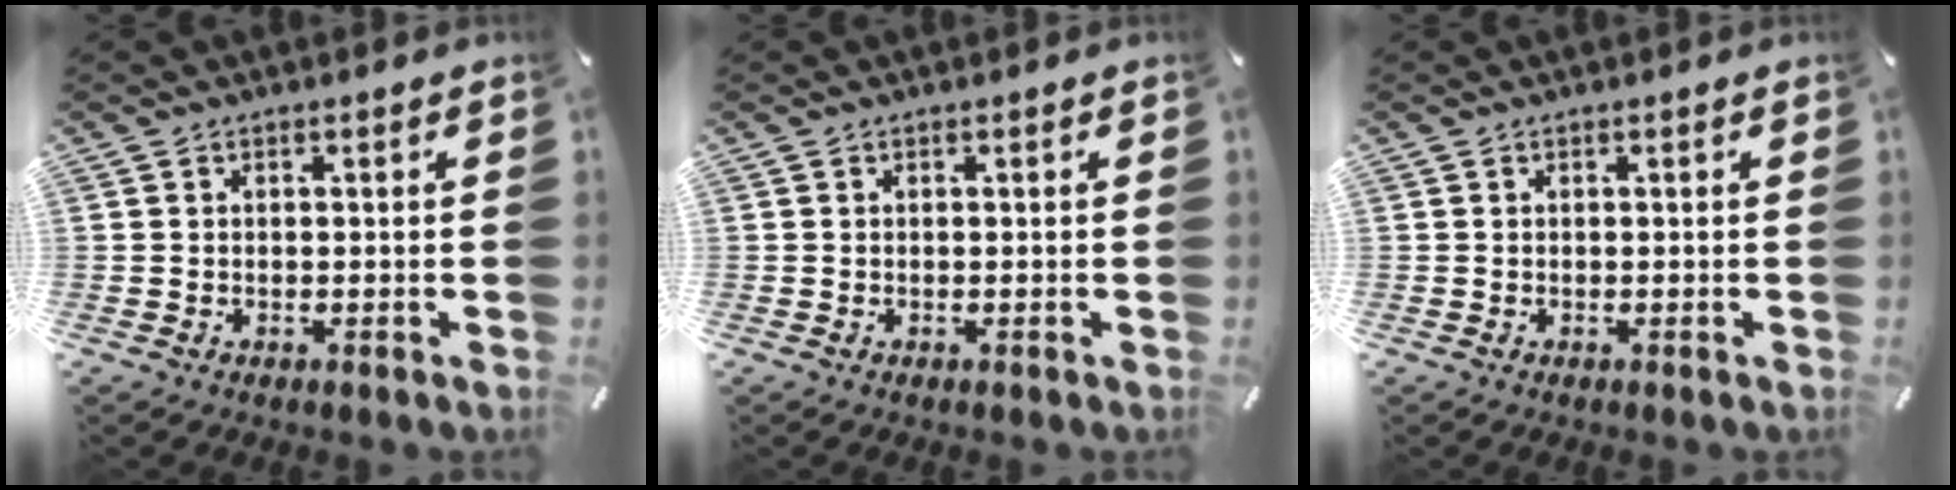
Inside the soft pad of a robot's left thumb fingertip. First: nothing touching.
{"total": 0.0}
{"total": 0.0}